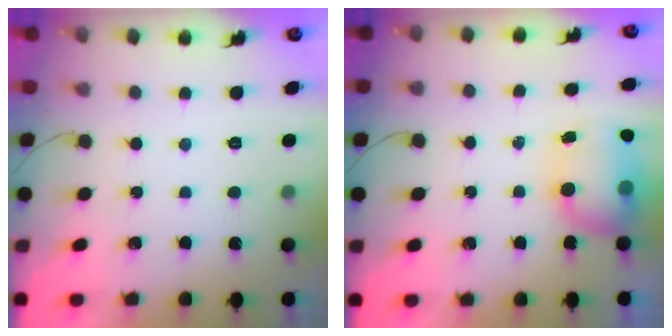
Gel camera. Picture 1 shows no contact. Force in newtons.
{"total": 8.8, "press": 8.2, "slide": 3.3}